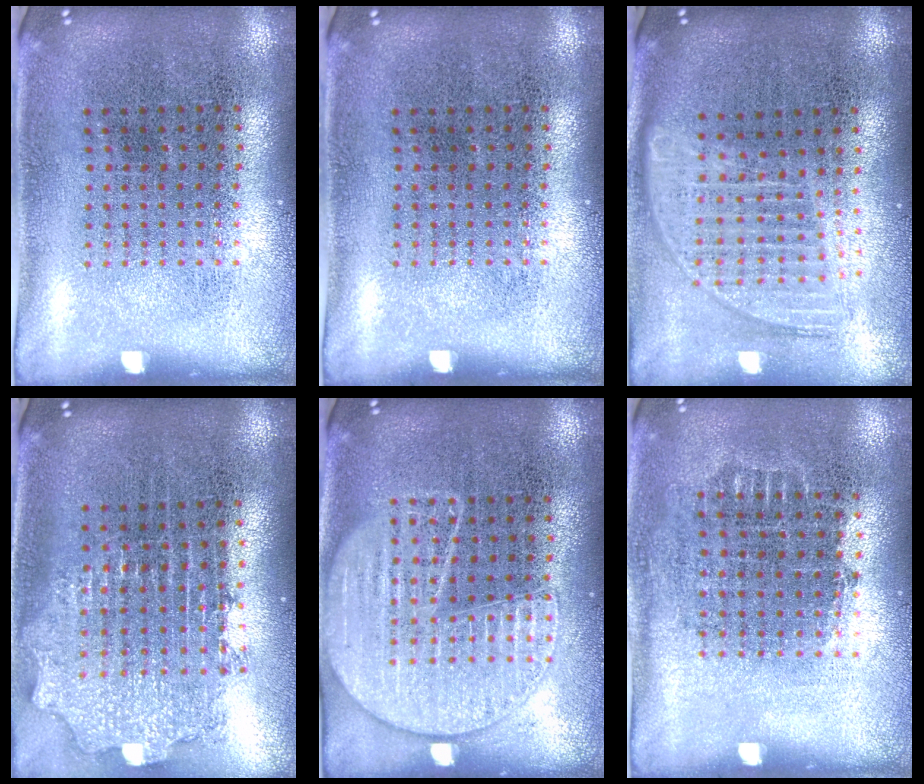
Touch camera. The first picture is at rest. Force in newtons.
{"total": 0.0}
{"total": 1.8, "press": 1.5, "slide": 0.9}
{"total": 2.0, "press": 1.5, "slide": 1.3}
{"total": 1.6, "press": 1.6, "slide": 0.1}
{"total": 0.7, "press": 0.6, "slide": 0.3}